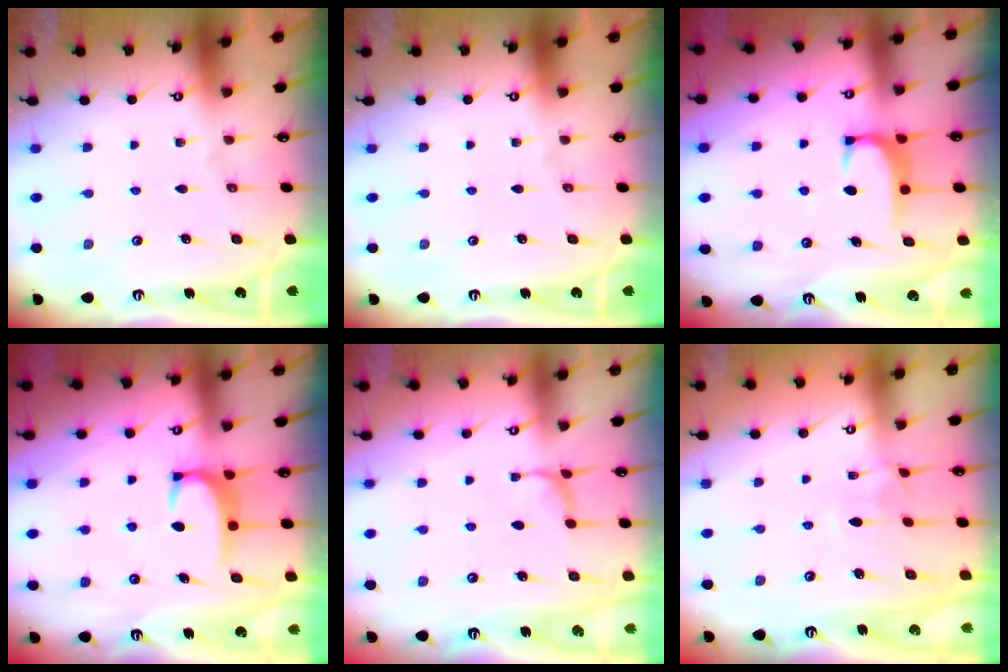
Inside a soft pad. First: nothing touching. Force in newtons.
{"total": 0.0}
{"total": 1.8, "press": 1.8, "slide": 0.5}
{"total": 2.9, "press": 2.8, "slide": 0.5}
{"total": 1.2, "press": 1.0, "slide": 0.6}
{"total": 1.9, "press": 1.8, "slide": 0.7}